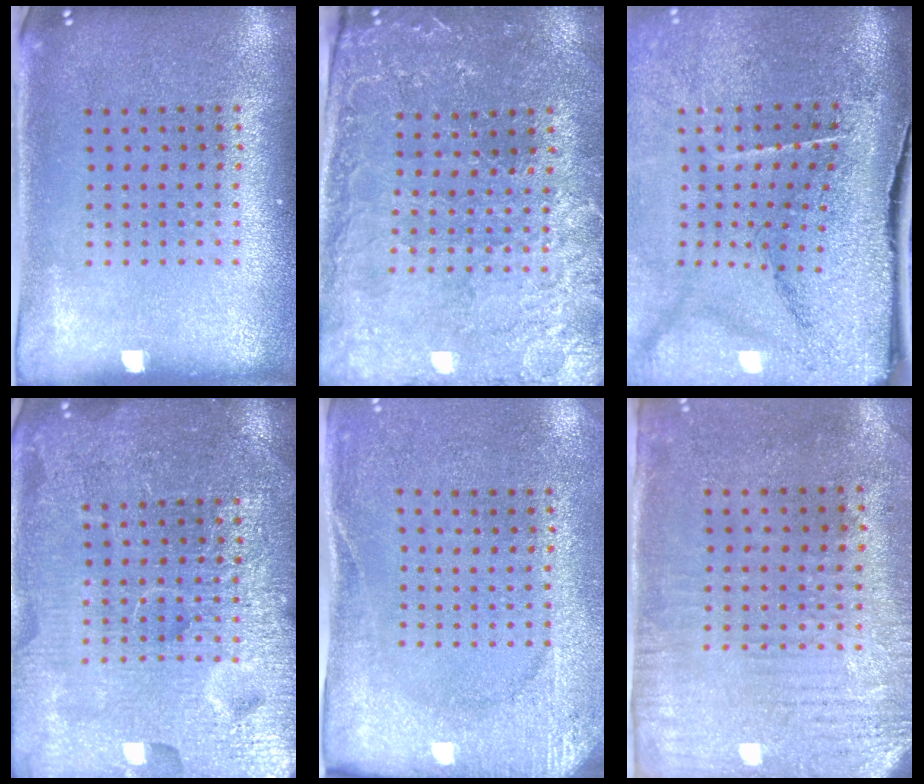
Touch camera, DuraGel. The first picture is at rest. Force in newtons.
{"total": 1.2, "press": 1.2, "slide": 0.4}
{"total": 4.8, "press": 3.8, "slide": 3.0}
{"total": 6.9, "press": 6.9, "slide": 0.9}
{"total": 2.7, "press": 2.3, "slide": 1.3}
{"total": 3.0, "press": 2.5, "slide": 1.7}